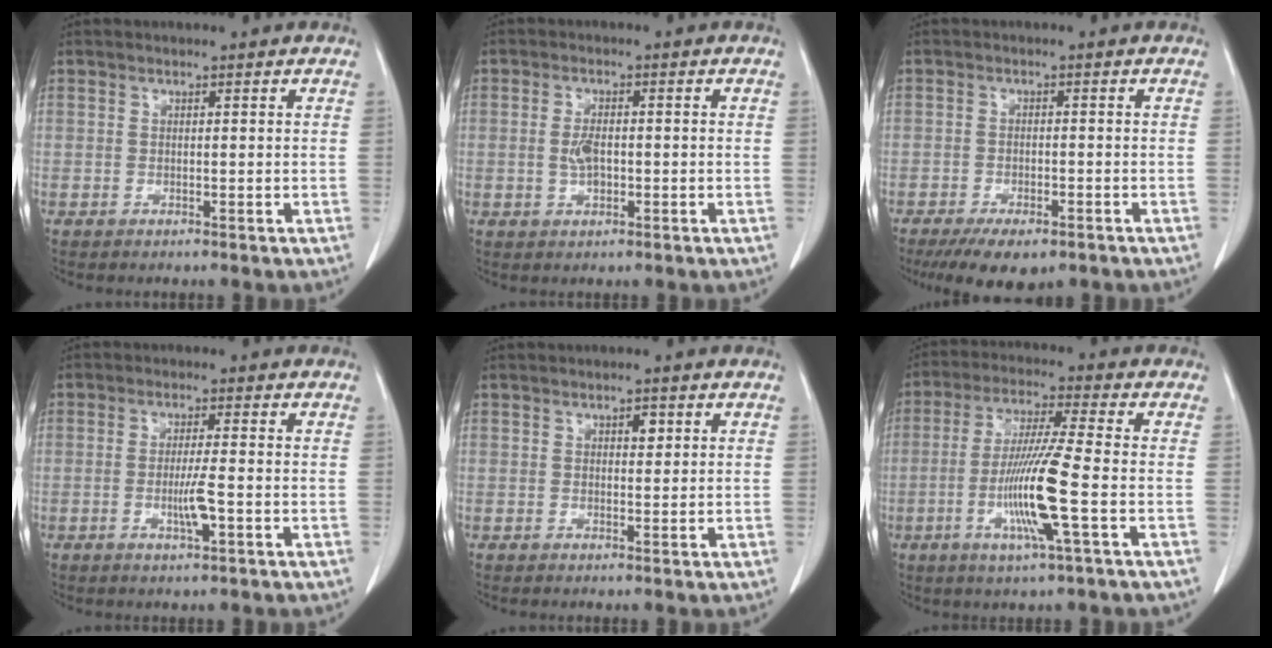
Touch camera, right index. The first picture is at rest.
{"total": 3.2, "force": [-0.4, 1.3, 2.8], "torque": [-0.058, 0.001, -0.007]}
{"total": 8.2, "force": [-5.8, 3.1, 4.8], "torque": [-0.069, -0.009, -0.085]}
{"total": 3.9, "force": [-1.1, -0.1, 3.7], "torque": [-0.070, -0.006, -0.020]}
{"total": 1.6, "force": [0.7, 0.8, 1.3], "torque": [-0.017, 0.000, 0.010]}
{"total": 11.6, "force": [-3.1, -0.9, 11.2], "torque": [-0.223, -0.016, -0.065]}